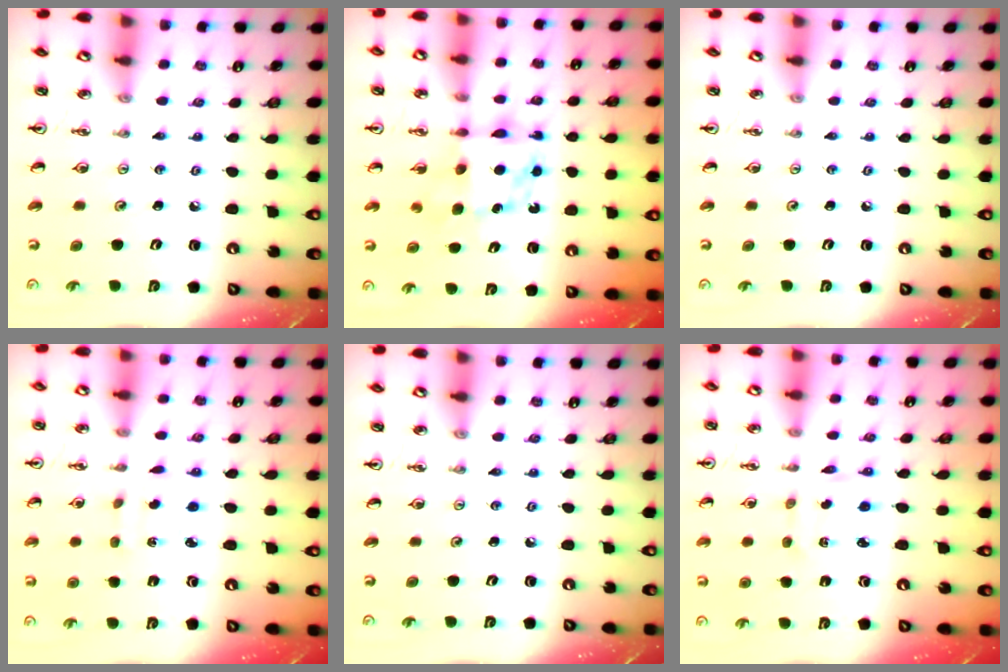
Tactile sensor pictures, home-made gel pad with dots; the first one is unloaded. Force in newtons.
{"total": 6.5, "press": 6.5, "slide": 0.3}
{"total": 0.0}
{"total": 2.3, "press": 2.2, "slide": 0.6}
{"total": 0.0}
{"total": 2.2, "press": 2.0, "slide": 0.8}